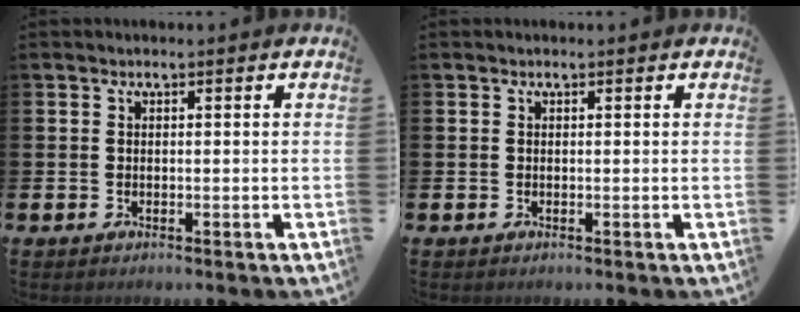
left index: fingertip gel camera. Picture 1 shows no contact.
{"total": 0.0}